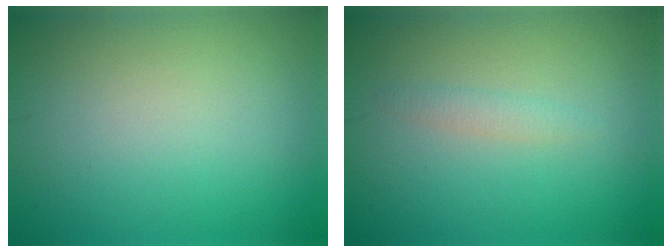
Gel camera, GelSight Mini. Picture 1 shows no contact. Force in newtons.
{"total": 1.1, "press": 1.1, "slide": 0.1}